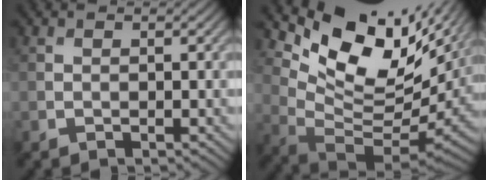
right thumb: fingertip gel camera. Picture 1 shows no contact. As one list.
[{"total": 14.3, "force": [8.0, 6.2, 10.2], "torque": [-0.193, 0.012, 0.152]}]